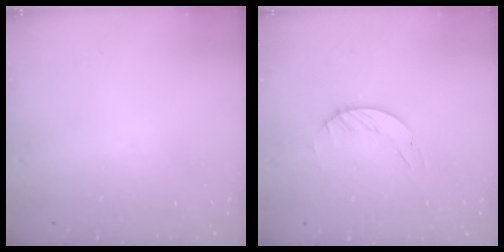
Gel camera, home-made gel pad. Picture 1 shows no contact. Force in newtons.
{"total": 1.2, "press": 1.2, "slide": 0.2}